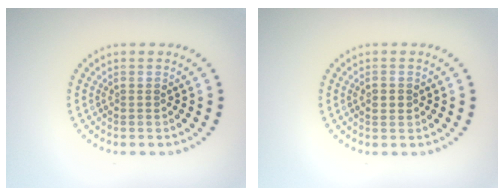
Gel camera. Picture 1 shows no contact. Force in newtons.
{"total": 1.0, "press": 1.0, "slide": 0.1}